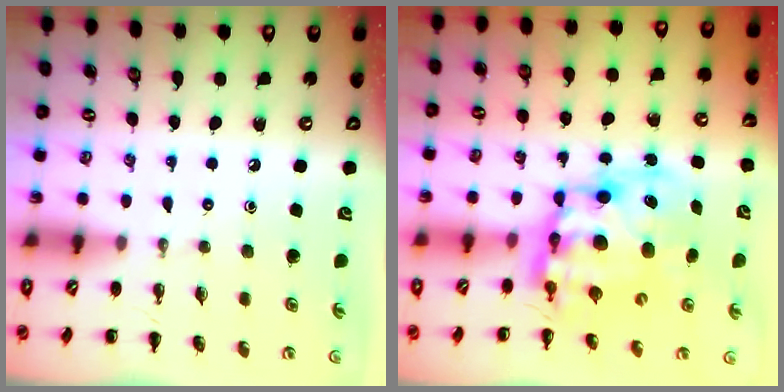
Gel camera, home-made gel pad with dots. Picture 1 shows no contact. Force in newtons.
{"total": 11.8, "press": 11.5, "slide": 2.9}